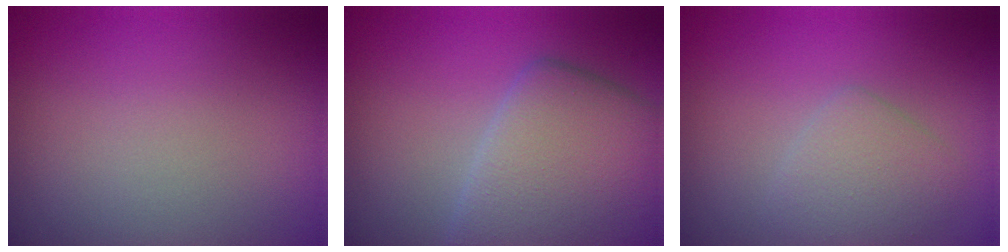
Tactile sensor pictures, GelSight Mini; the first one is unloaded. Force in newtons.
{"total": 7.8, "press": 7.8, "slide": 0.4}
{"total": 2.6, "press": 2.6, "slide": 0.0}